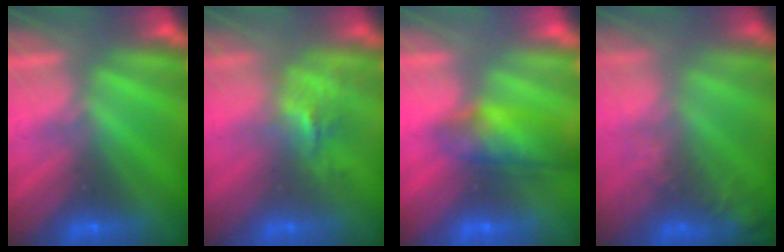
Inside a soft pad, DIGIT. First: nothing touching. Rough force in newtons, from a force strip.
{"total": 2.6}
{"total": 7.5}
{"total": 7.4}